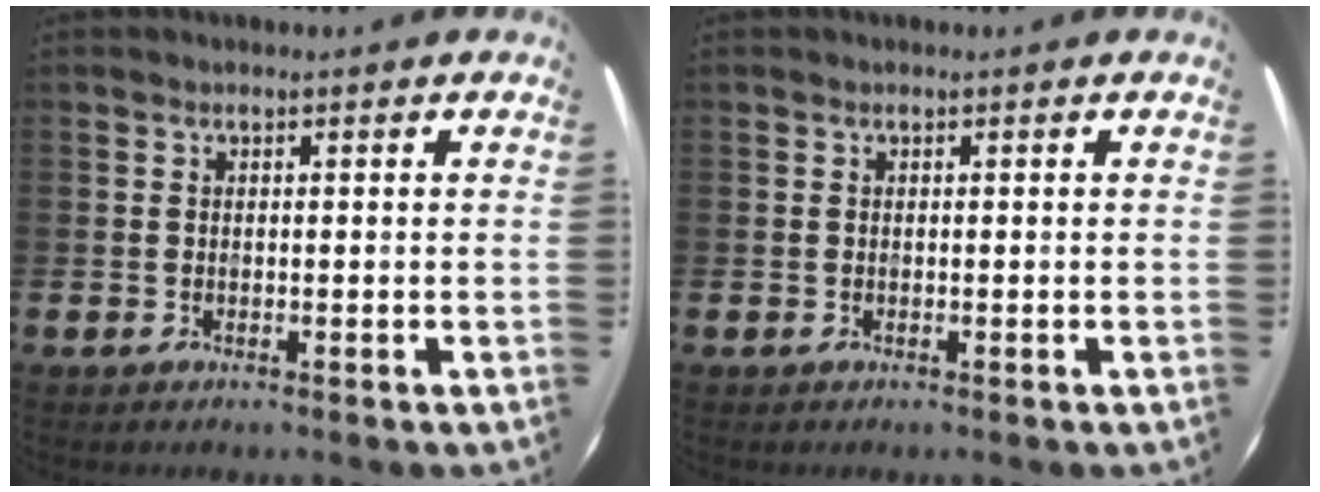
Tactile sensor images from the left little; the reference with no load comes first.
{"total": 0.0}